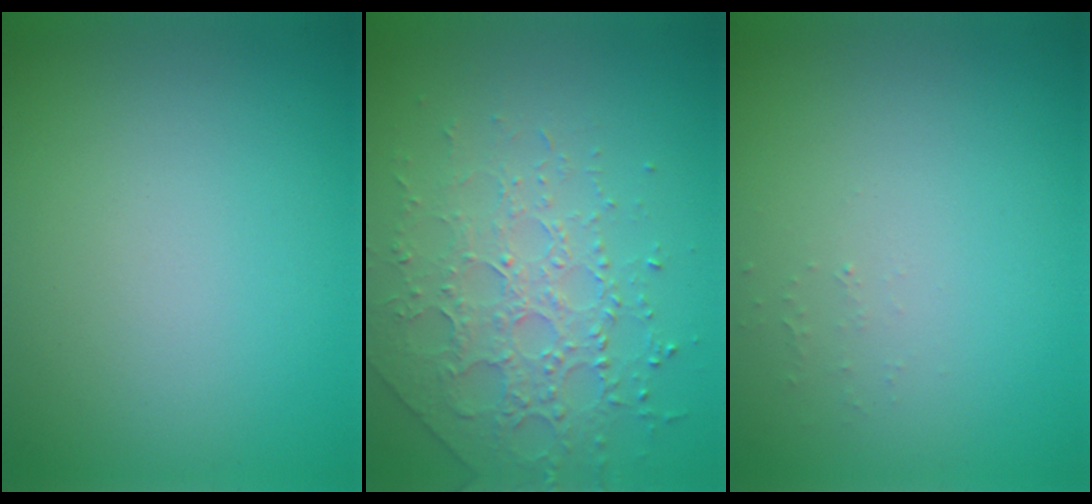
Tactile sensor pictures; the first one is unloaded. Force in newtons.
{"total": 3.7, "press": 3.5, "slide": 1.1}
{"total": 0.5, "press": 0.5, "slide": 0.1}